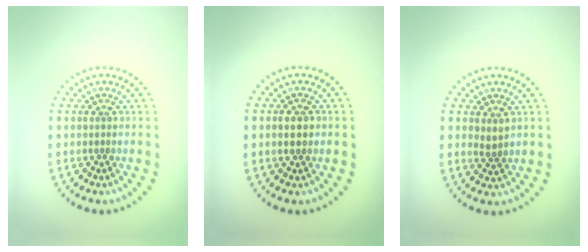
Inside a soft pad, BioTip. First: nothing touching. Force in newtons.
{"total": 2.2, "press": 2.1, "slide": 0.1}
{"total": 1.0, "press": 0.9, "slide": 0.5}